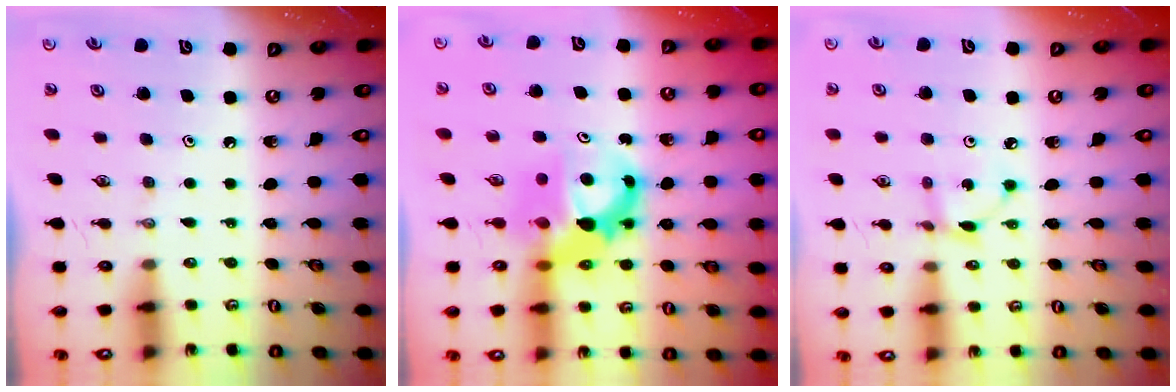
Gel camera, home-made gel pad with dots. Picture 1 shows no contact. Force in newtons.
{"total": 9.6, "press": 9.6, "slide": 1.1}
{"total": 2.2, "press": 2.2, "slide": 0.2}